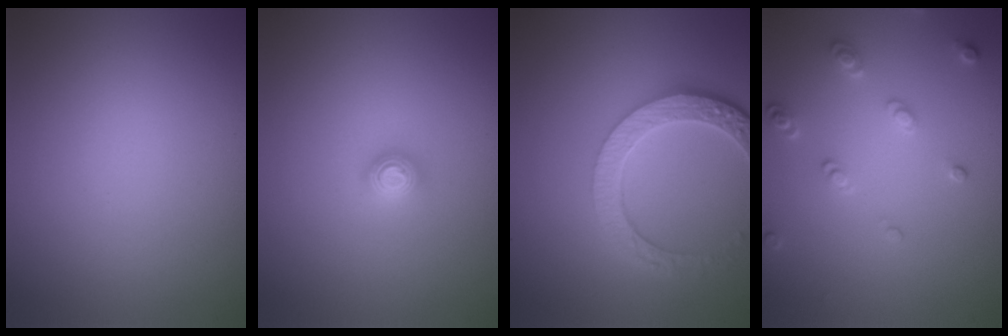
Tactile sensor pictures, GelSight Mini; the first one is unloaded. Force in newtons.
{"total": 1.2, "press": 1.2, "slide": 0.1}
{"total": 5.4, "press": 4.3, "slide": 3.4}
{"total": 2.5, "press": 2.4, "slide": 0.7}